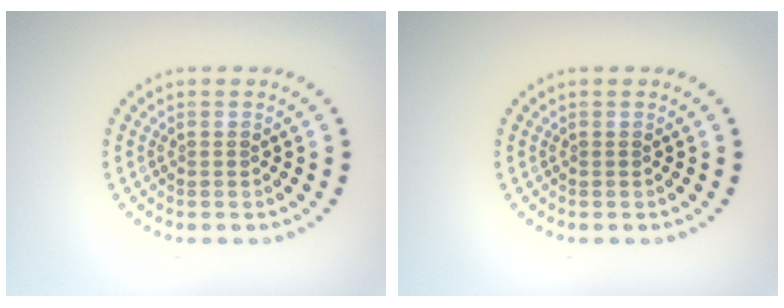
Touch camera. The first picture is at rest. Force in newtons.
{"total": 0.0}